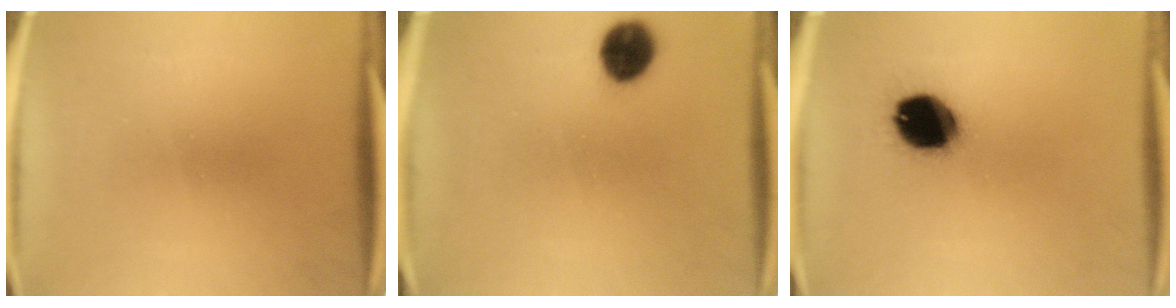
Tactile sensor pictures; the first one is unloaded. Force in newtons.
{"total": 8.3}
{"total": 14.3}